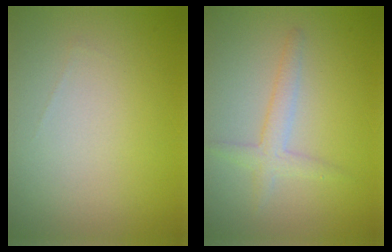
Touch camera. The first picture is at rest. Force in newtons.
{"total": 2.0, "press": 2.0, "slide": 0.1}